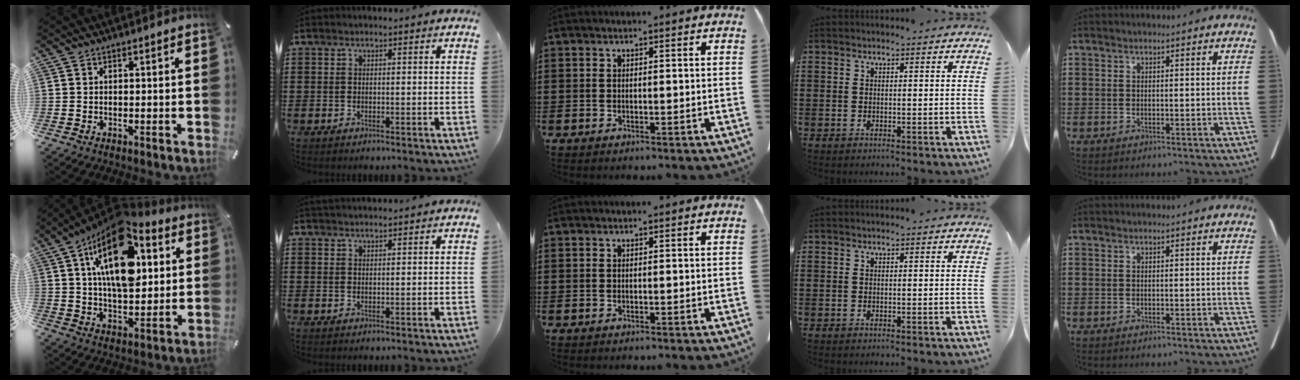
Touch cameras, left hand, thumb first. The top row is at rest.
{"thumb": {"total": 20.6, "force": [7.6, 11.2, 15.4], "torque": [-0.258, -0.030, 0.122]}, "index": {"total": 1.4, "force": [1.4, 0.1, 0.2], "torque": [-0.005, 0.001, 0.027]}}